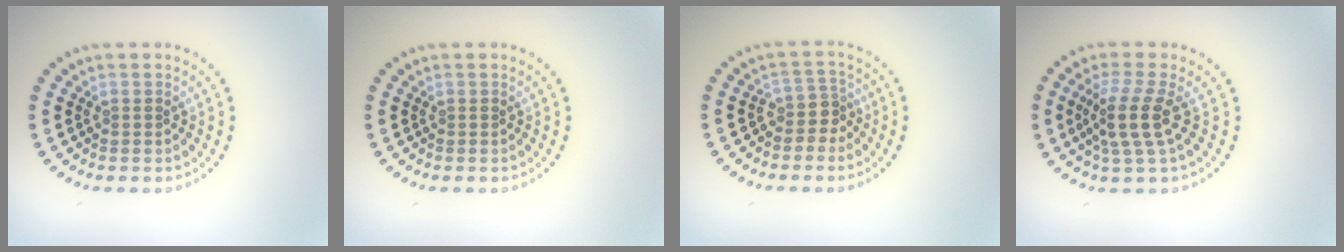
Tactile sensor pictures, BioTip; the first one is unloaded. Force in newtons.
{"total": 0.0}
{"total": 2.2, "press": 1.6, "slide": 1.5}
{"total": 3.7, "press": 2.8, "slide": 2.4}